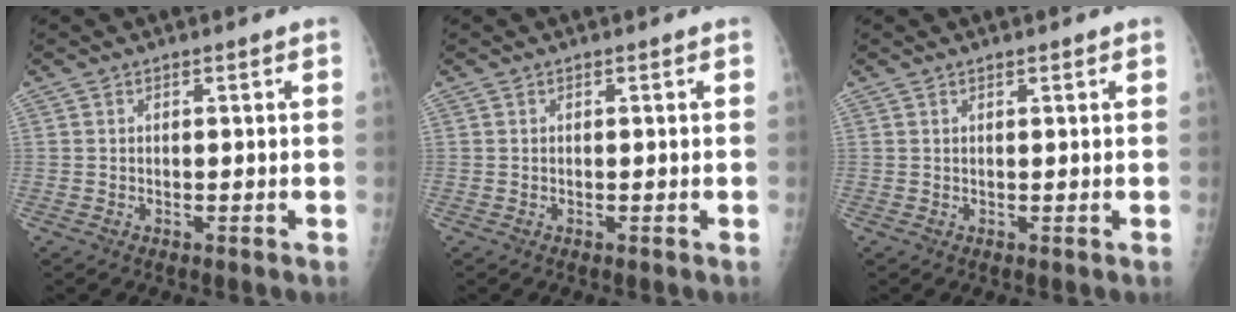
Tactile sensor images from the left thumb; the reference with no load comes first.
{"total": 0.0}
{"total": 0.6, "force": [0.5, 0.1, 0.4], "torque": [-0.006, -0.001, 0.008]}